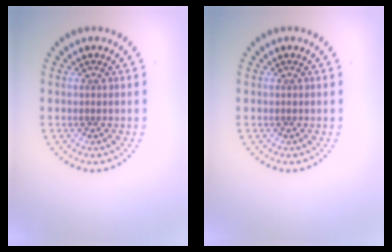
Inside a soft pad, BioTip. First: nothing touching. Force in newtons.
{"total": 0.0}